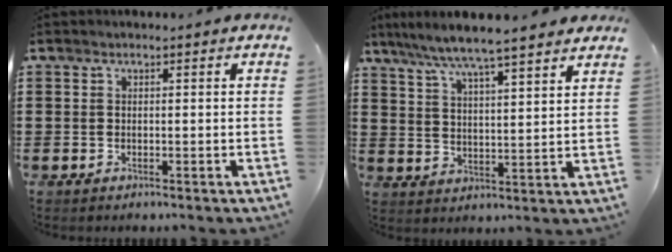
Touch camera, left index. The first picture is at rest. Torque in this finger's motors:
{"motor_torque": [2.14, 0.00, 0.72, 0.21]}